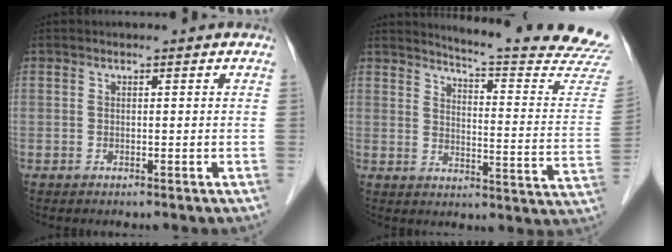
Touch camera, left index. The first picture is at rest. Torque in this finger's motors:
{"motor_torque": [-0.50, -1.17, 0.08, 0.02]}